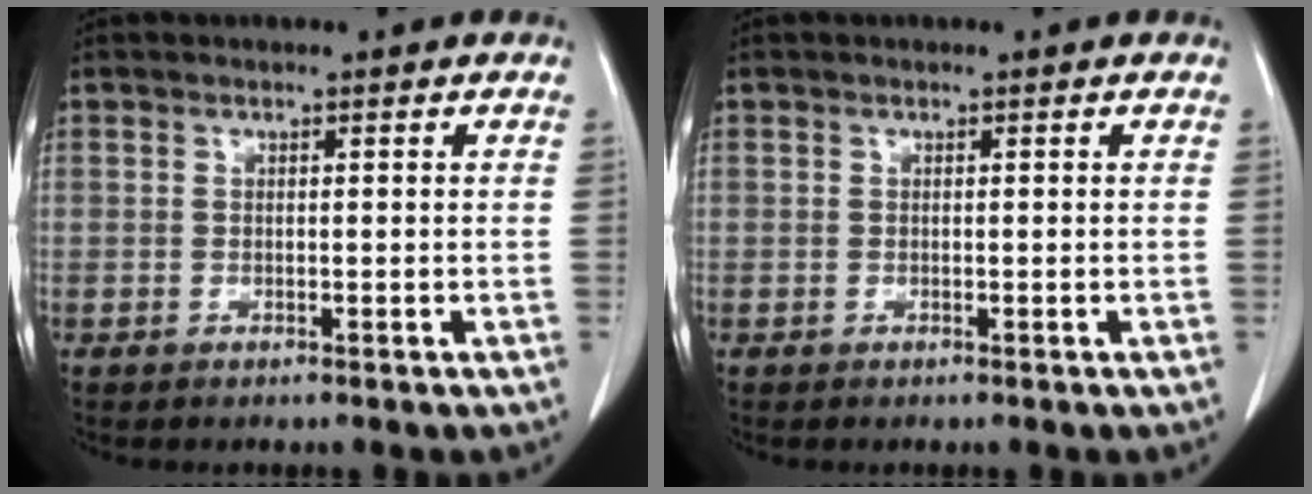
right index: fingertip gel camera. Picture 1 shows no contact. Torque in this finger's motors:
{"motor_torque": [0.00, 0.00, 0.00, 0.00]}